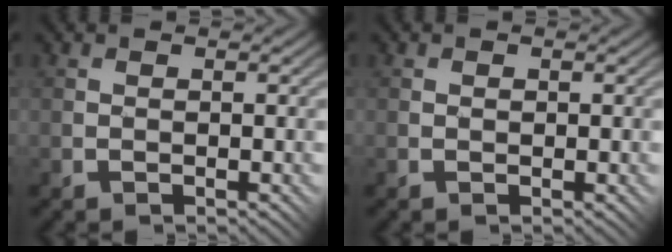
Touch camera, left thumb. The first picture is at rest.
{"total": 0.6, "force": [0.0, 0.4, 0.5], "torque": [-0.006, 0.000, 0.001]}